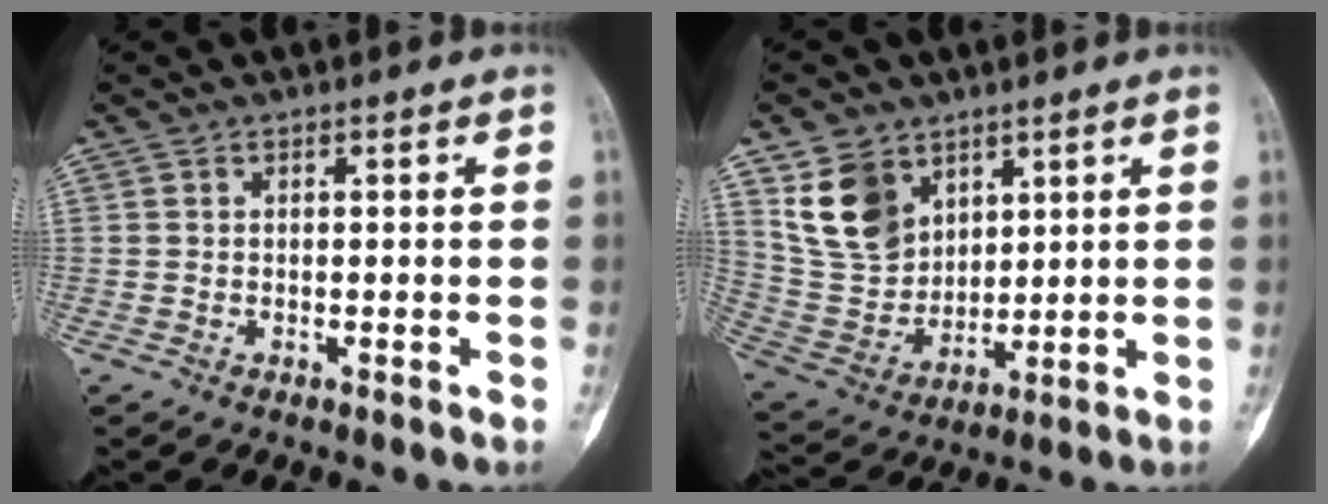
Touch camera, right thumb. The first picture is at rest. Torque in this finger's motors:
{"motor_torque": [-0.77, 1.04, 0.04, 0.21, 0.25]}